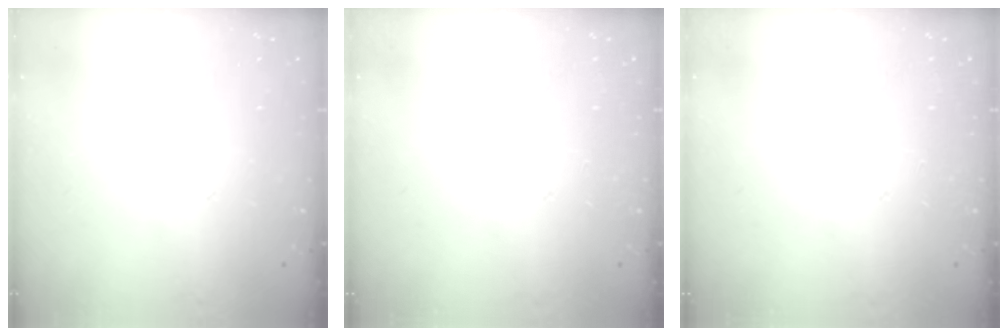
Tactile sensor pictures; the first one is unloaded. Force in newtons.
{"total": 0.0}
{"total": 0.0}